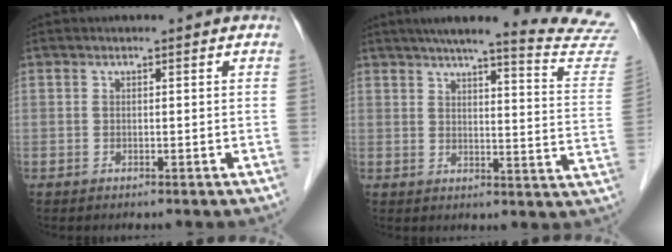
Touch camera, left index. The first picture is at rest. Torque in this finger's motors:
{"motor_torque": [0.44, -0.99, 0.22, 0.02]}